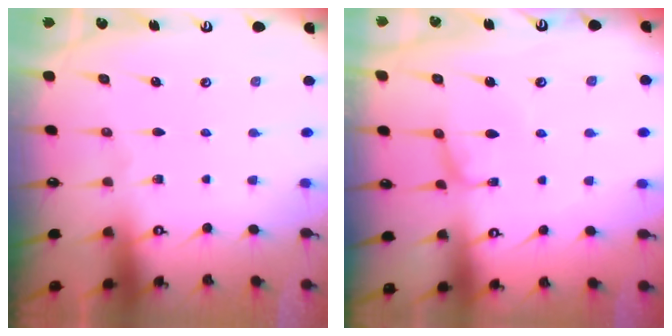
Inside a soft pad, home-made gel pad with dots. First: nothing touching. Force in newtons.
{"total": 1.1, "press": 1.0, "slide": 0.4}